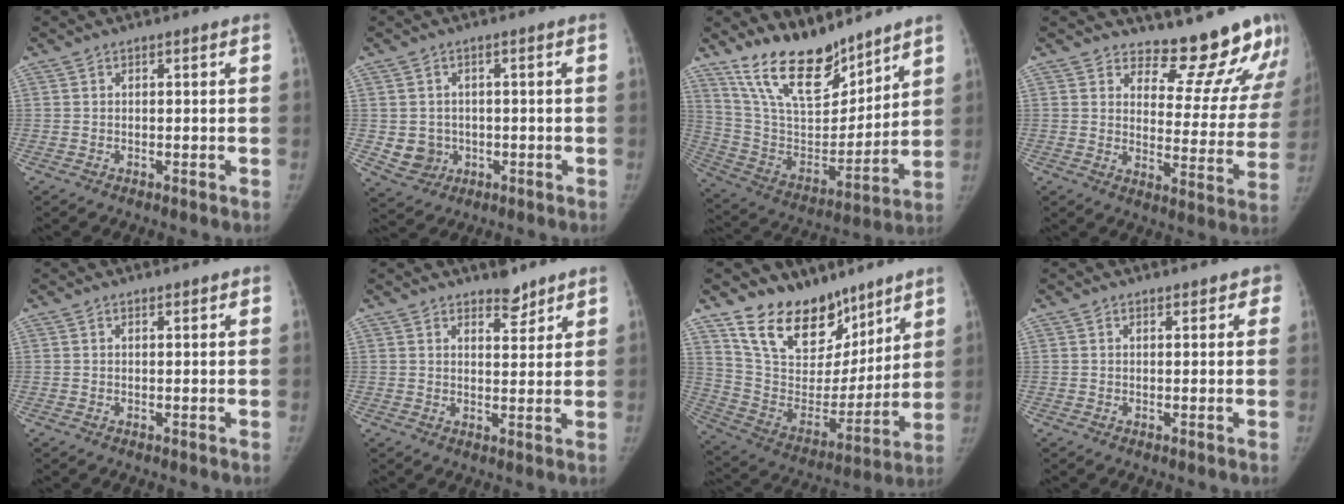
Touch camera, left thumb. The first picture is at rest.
{"total": 5.0, "force": [-0.6, 4.7, 1.7], "torque": [-0.006, 0.004, 0.002]}
{"total": 19.2, "force": [14.9, 7.4, 9.6], "torque": [-0.126, -0.088, 0.279]}
{"total": 16.2, "force": [15.0, 5.0, 3.3], "torque": [0.020, -0.153, 0.177]}
{"total": 0.6, "force": [0.5, 0.2, 0.3], "torque": [-0.007, -0.003, 0.008]}
{"total": 3.9, "force": [3.2, 1.6, 1.5], "torque": [-0.004, -0.025, 0.050]}
{"total": 20.2, "force": [14.9, 11.4, 7.5], "torque": [-0.076, -0.089, 0.265]}
{"total": 2.0, "force": [1.4, 1.1, 0.8], "torque": [0.014, -0.001, 0.009]}